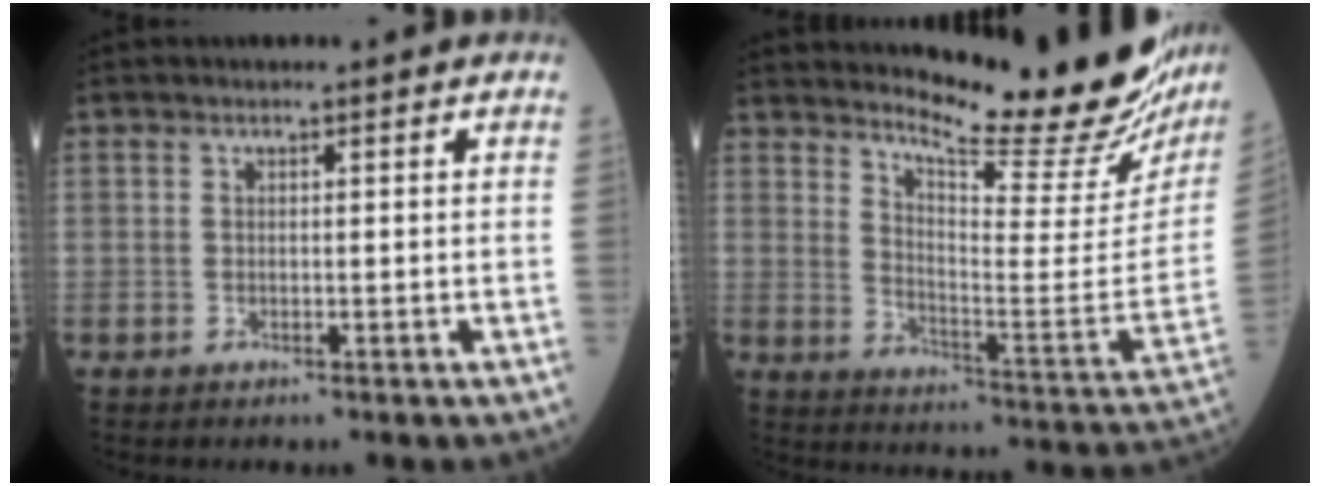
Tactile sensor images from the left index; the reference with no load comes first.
{"total": 22.5, "force": [20.1, 2.7, 9.7], "torque": [-0.152, -0.106, 0.259]}